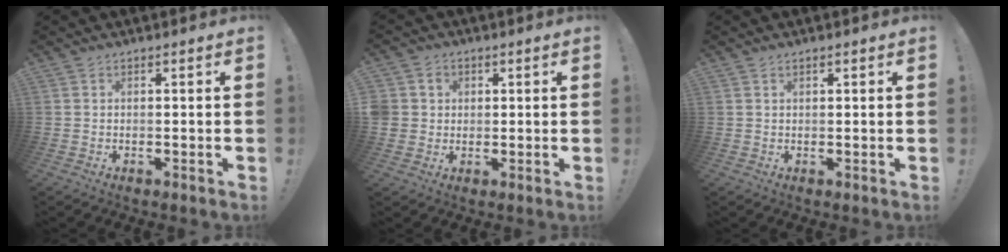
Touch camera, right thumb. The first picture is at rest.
{"total": 4.8, "force": [0.9, 4.7, 1.0], "torque": [-0.026, 0.001, 0.019]}
{"total": 1.0, "force": [0.6, 0.5, 0.6], "torque": [-0.007, 0.000, 0.009]}